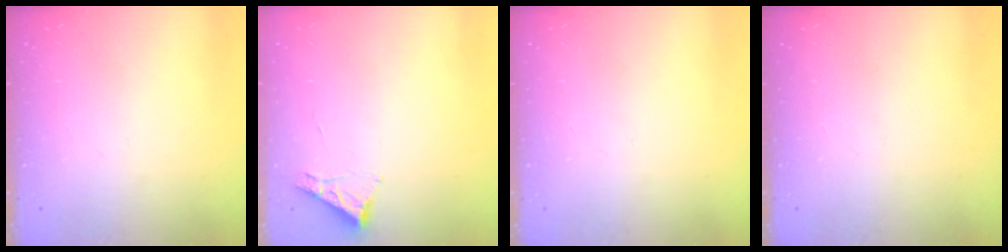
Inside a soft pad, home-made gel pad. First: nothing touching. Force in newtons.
{"total": 3.4, "press": 3.3, "slide": 0.5}
{"total": 0.0}
{"total": 0.0}